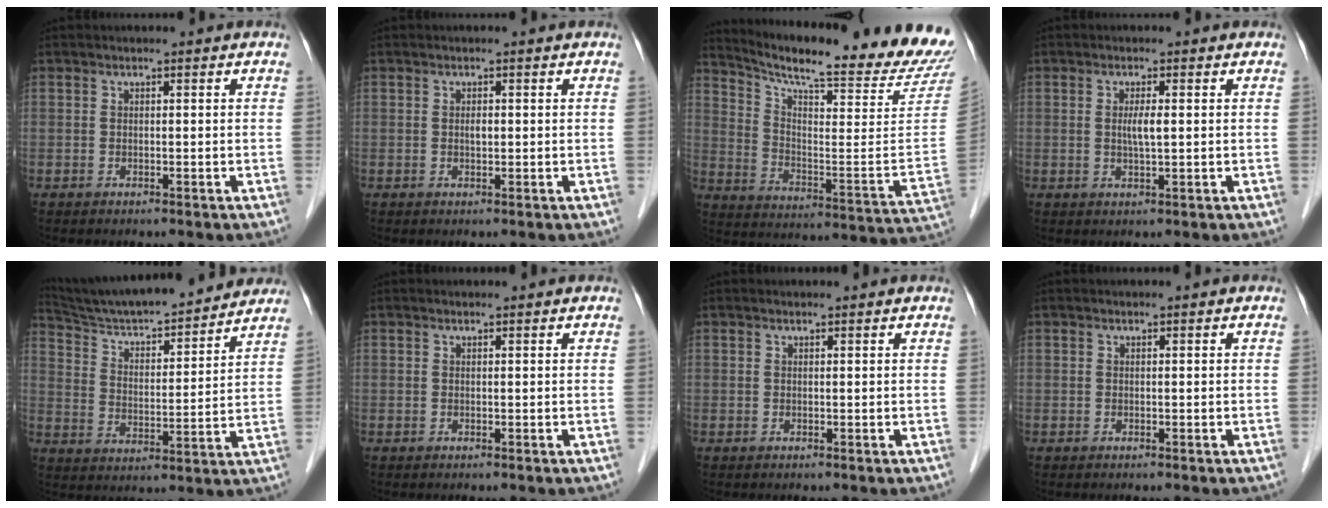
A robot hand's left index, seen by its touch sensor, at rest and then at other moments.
{"total": 0.8, "force": [-0.3, 0.3, 0.7], "torque": [-0.013, -0.005, -0.007]}
{"total": 25.3, "force": [23.0, 0.0, 10.4], "torque": [-0.170, -0.108, 0.301]}
{"total": 2.3, "force": [-0.2, 0.1, 2.3], "torque": [-0.045, -0.007, -0.004]}
{"total": 20.3, "force": [18.6, 2.0, 7.7], "torque": [-0.126, 0.006, 0.279]}
{"total": 1.0, "force": [1.0, 0.1, 0.2], "torque": [-0.008, 0.006, 0.009]}
{"total": 1.2, "force": [1.2, 0.1, 0.3], "torque": [-0.009, 0.006, 0.012]}
{"total": 0.0}